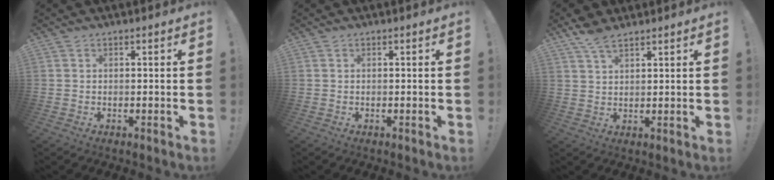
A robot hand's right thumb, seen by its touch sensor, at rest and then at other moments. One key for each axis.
{"total": 0.0}
{"total": 5.7, "fx": 4.2, "fy": 2.1, "fz": 3.2, "tx": -0.054, "ty": -0.020, "tz": 0.078}